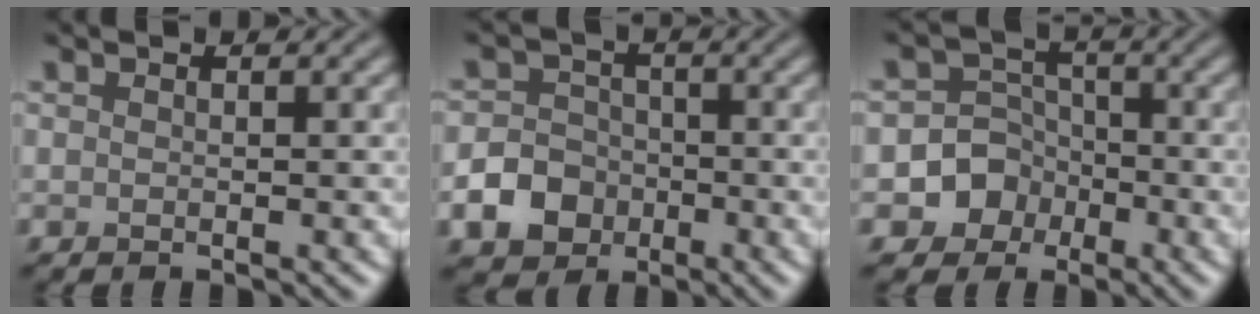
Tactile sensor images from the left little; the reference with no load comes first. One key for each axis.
{"total": 4.7, "fx": -2.1, "fy": 3.9, "fz": 1.7, "tx": -0.019, "ty": 0.001, "tz": -0.053}
{"total": 5.7, "fx": -2.3, "fy": 5.2, "fz": 0.6, "tx": 0.017, "ty": 0.006, "tz": -0.066}